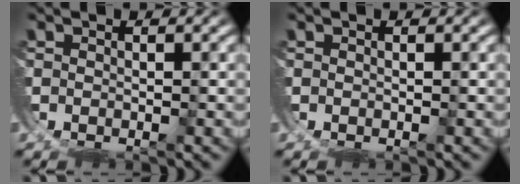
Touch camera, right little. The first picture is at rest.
{"total": 0.0}